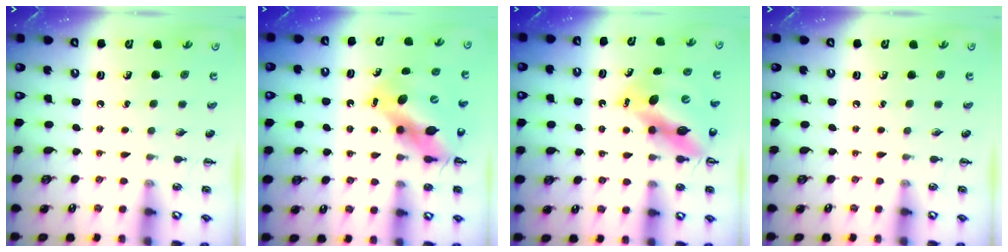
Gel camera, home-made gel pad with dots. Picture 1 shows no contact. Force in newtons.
{"total": 11.0, "press": 10.7, "slide": 2.5}
{"total": 11.1, "press": 10.7, "slide": 3.0}
{"total": 0.0}